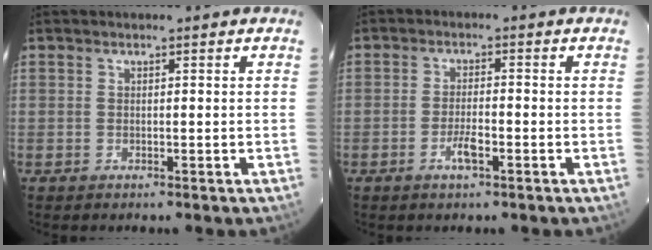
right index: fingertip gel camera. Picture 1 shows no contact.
{"total": 3.6, "force": [-1.6, 0.6, 3.1], "torque": [-0.059, 0.000, -0.030]}